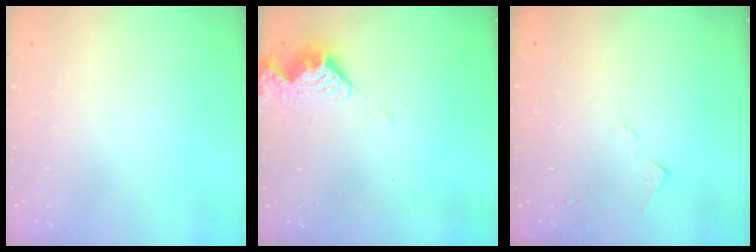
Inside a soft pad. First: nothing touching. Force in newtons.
{"total": 8.0, "press": 8.0, "slide": 0.5}
{"total": 3.8, "press": 3.7, "slide": 0.4}